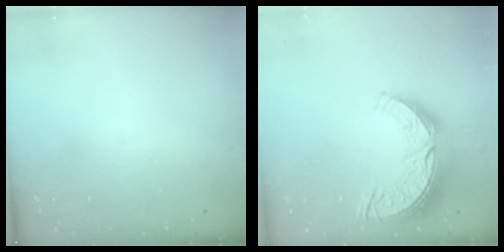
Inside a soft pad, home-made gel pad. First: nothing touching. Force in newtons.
{"total": 17.3, "press": 17.2, "slide": 1.2}